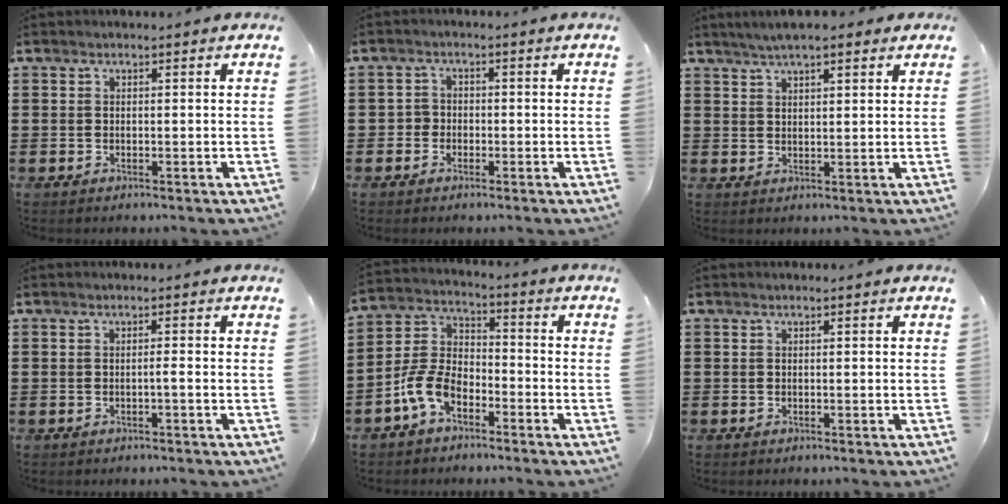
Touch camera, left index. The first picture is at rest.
{"total": 2.0, "force": [-1.0, 1.7, 0.2], "torque": [-0.012, 0.004, -0.025]}
{"total": 4.0, "force": [3.1, 0.9, 2.3], "torque": [-0.051, 0.005, 0.056]}
{"total": 1.1, "force": [-0.5, -0.2, 1.0], "torque": [-0.017, -0.003, -0.009]}
{"total": 8.0, "force": [-4.7, 4.2, 4.9], "torque": [-0.134, 0.002, -0.100]}
{"total": 0.0}